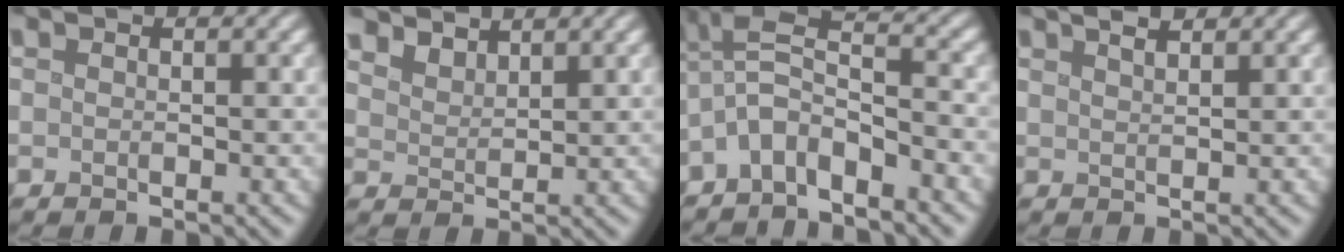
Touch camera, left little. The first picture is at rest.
{"total": 3.3, "force": [3.0, 0.9, 0.7], "torque": [-0.022, -0.007, 0.064]}
{"total": 4.9, "force": [-2.7, 1.8, 3.7], "torque": [-0.071, 0.010, -0.061]}
{"total": 3.7, "force": [2.7, 1.3, 2.2], "torque": [-0.008, 0.028, 0.009]}